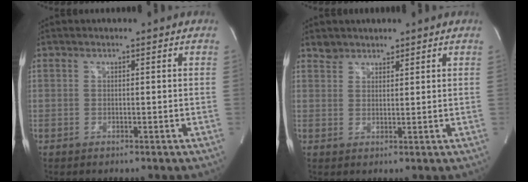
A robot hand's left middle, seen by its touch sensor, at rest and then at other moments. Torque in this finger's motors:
{"motor_torque": [0.04, -0.03, -0.04, -0.01]}